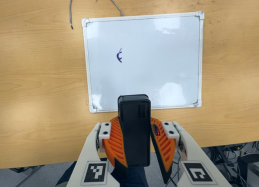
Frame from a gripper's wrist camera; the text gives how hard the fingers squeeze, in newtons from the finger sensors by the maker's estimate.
{"total": 10.6, "left": 10.6, "right": 10.6}